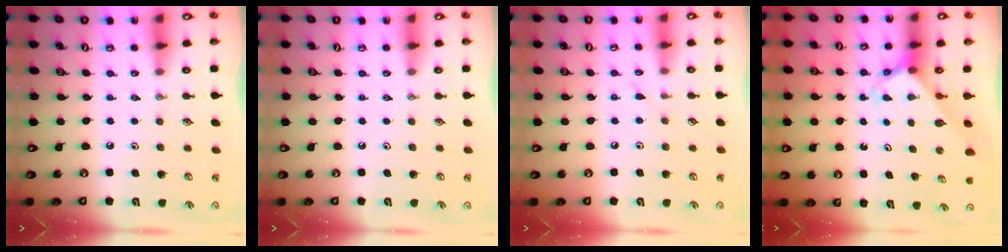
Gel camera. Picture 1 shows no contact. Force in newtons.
{"total": 0.0}
{"total": 3.7, "press": 3.6, "slide": 0.6}
{"total": 2.9, "press": 2.9, "slide": 0.1}